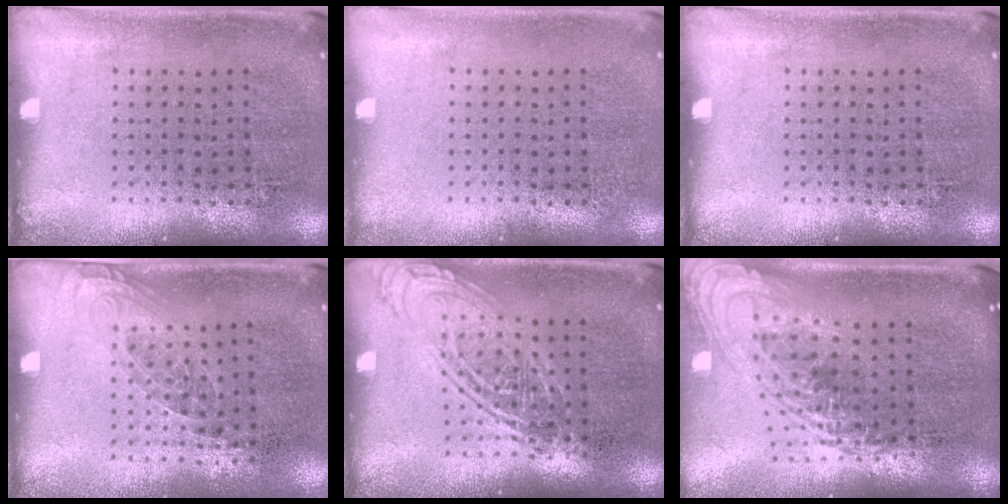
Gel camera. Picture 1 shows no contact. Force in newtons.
{"total": 0.0}
{"total": 0.0}
{"total": 1.0, "press": 0.9, "slide": 0.6}
{"total": 1.6, "press": 1.6, "slide": 0.1}
{"total": 2.2, "press": 1.6, "slide": 1.5}